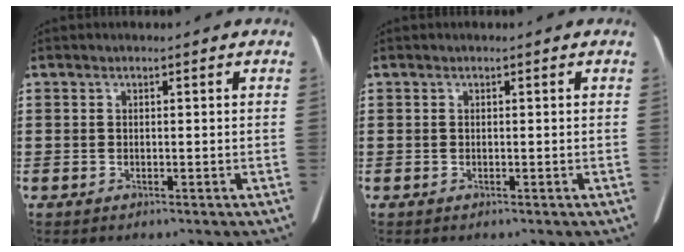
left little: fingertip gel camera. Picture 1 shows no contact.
{"total": 0.0}